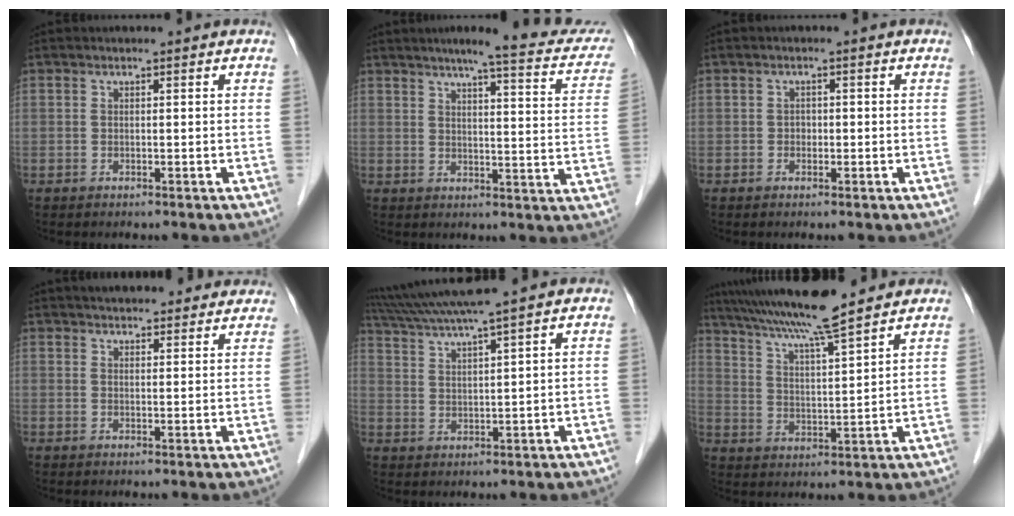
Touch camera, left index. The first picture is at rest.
{"total": 17.1, "force": [14.1, 1.7, 9.4], "torque": [-0.111, -0.006, 0.157]}
{"total": 1.0, "force": [-0.1, 0.7, 0.7], "torque": [-0.008, 0.004, -0.004]}
{"total": 14.5, "force": [13.1, 2.9, 5.5], "torque": [-0.063, 0.035, 0.161]}
{"total": 10.4, "force": [8.8, -1.8, 5.3], "torque": [-0.100, 0.020, 0.148]}
{"total": 14.0, "force": [12.0, -0.3, 7.2], "torque": [-0.134, 0.020, 0.199]}